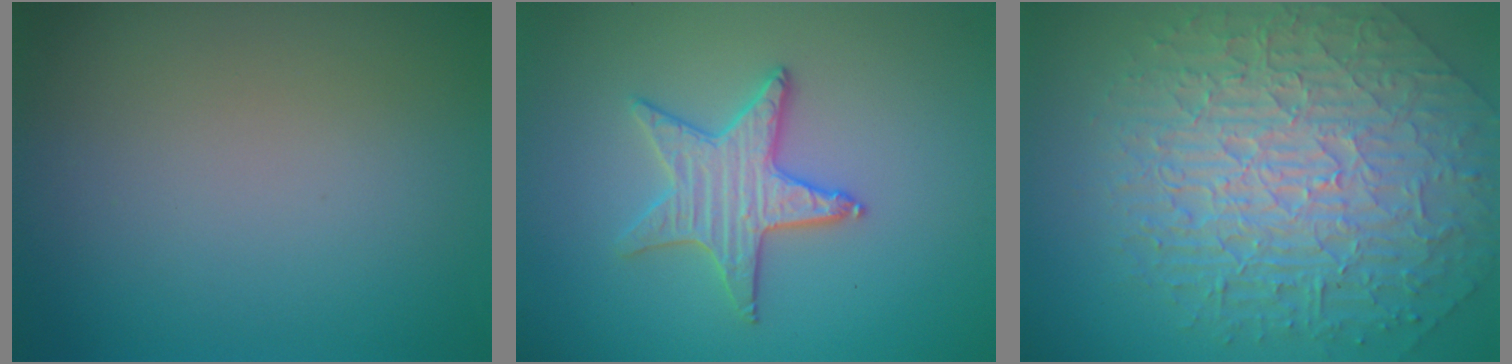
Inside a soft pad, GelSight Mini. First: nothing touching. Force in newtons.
{"total": 3.3, "press": 3.3, "slide": 0.3}
{"total": 8.8, "press": 6.6, "slide": 5.8}